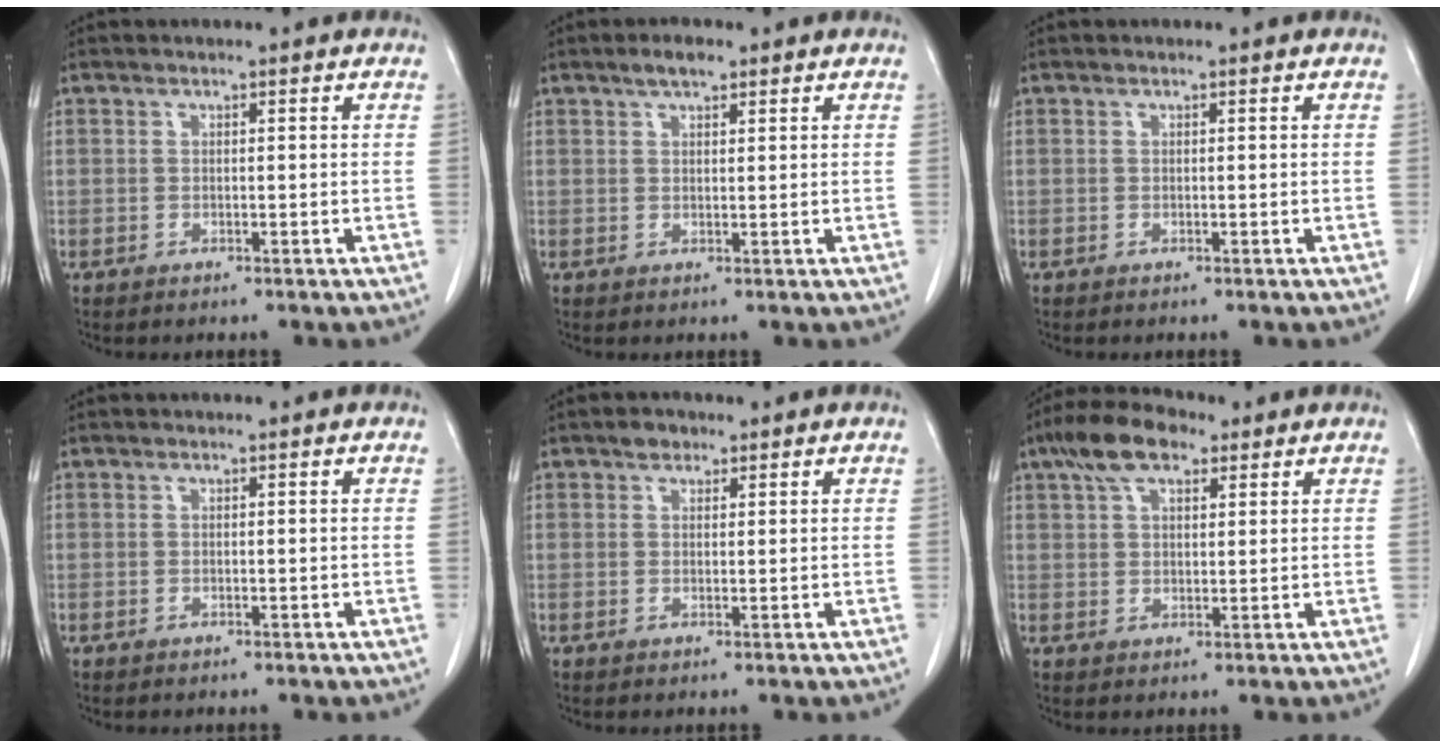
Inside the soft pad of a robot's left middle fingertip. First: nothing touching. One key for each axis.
{"total": 2.6, "fx": 1.9, "fy": 0.9, "fz": 1.6, "tx": -0.031, "ty": 0.005, "tz": 0.032}
{"total": 0.0}
{"total": 0.0}
{"total": 1.7, "fx": 1.2, "fy": 1.1, "fz": 0.5, "tx": -0.010, "ty": 0.003, "tz": 0.017}
{"total": 8.0, "fx": 4.8, "fy": 3.5, "fz": 5.3, "tx": -0.105, "ty": 0.029, "tz": 0.088}